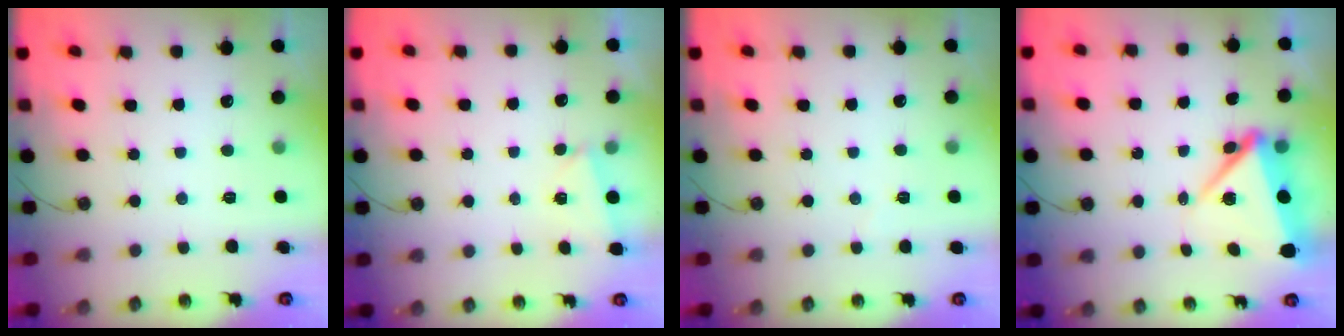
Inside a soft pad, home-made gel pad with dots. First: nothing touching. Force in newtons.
{"total": 2.1, "press": 0.8, "slide": 1.9}
{"total": 2.1, "press": 1.9, "slide": 0.7}
{"total": 8.3, "press": 8.1, "slide": 1.6}